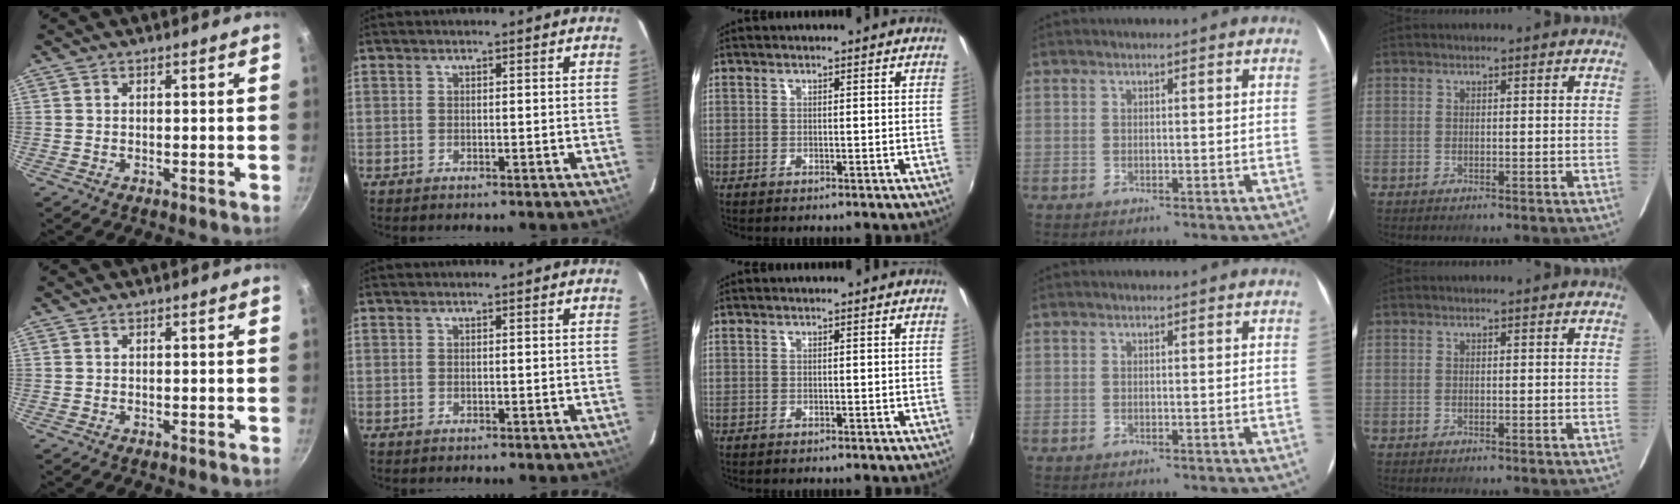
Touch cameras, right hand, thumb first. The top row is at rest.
{}